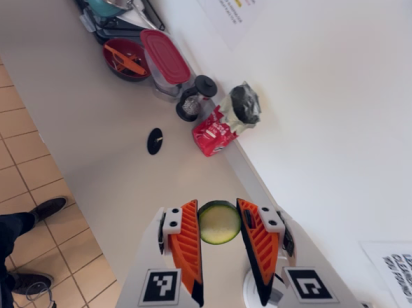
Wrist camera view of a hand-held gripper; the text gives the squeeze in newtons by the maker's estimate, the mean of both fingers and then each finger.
{"total": 8.9, "left": 9.2, "right": 8.7}